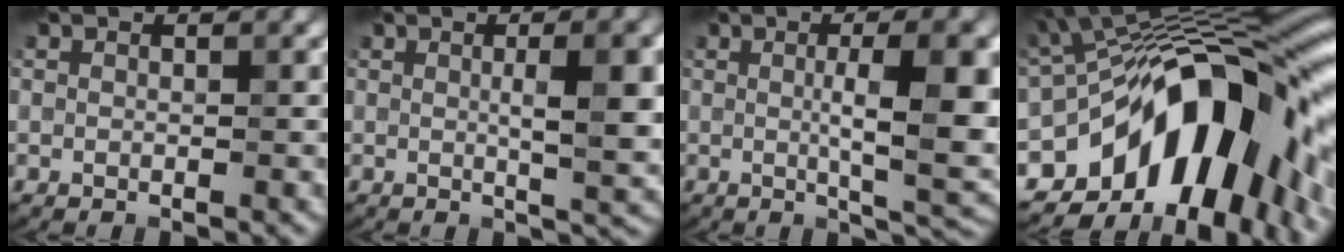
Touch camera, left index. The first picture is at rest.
{"total": 7.3, "force": [0.7, 1.8, 7.0], "torque": [-0.086, 0.005, 0.010]}
{"total": 9.9, "force": [0.4, 2.3, 9.6], "torque": [-0.120, 0.001, 0.006]}
{"total": 16.4, "force": [-5.7, 8.7, 12.7], "torque": [-0.159, 0.013, -0.109]}